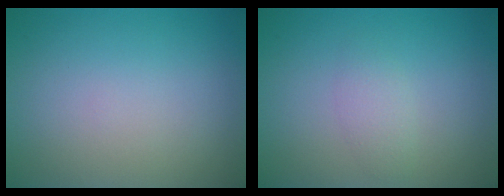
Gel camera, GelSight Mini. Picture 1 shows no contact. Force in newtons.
{"total": 1.4, "press": 1.4, "slide": 0.0}